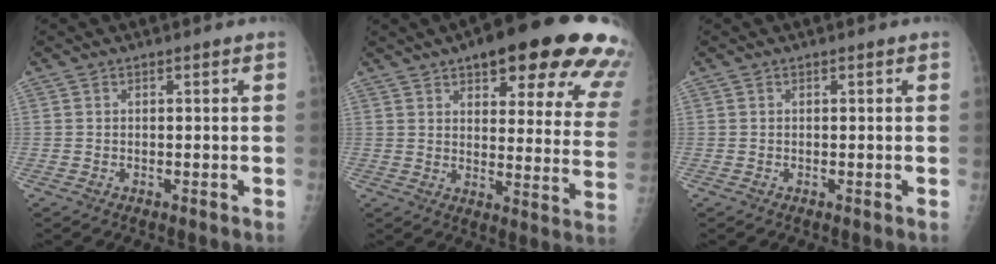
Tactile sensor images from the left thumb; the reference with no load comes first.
{"total": 25.8, "force": [15.9, 8.2, 18.6], "torque": [-0.196, -0.040, 0.192]}
{"total": 0.0}